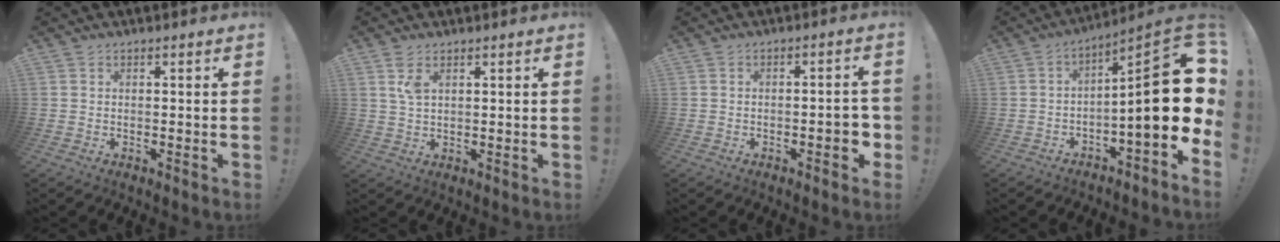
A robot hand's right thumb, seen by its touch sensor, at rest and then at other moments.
{"total": 4.0, "force": [1.9, 1.8, 3.1], "torque": [-0.053, -0.005, 0.032]}
{"total": 4.9, "force": [-1.7, 1.6, 4.3], "torque": [-0.049, 0.005, -0.027]}
{"total": 19.4, "force": [-0.7, 4.3, 19.0], "torque": [-0.277, 0.003, -0.013]}